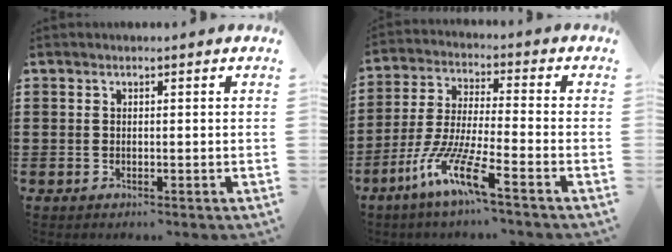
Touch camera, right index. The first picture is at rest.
{"total": 11.1, "force": [-7.9, 0.5, 7.8], "torque": [-0.187, -0.013, -0.163]}